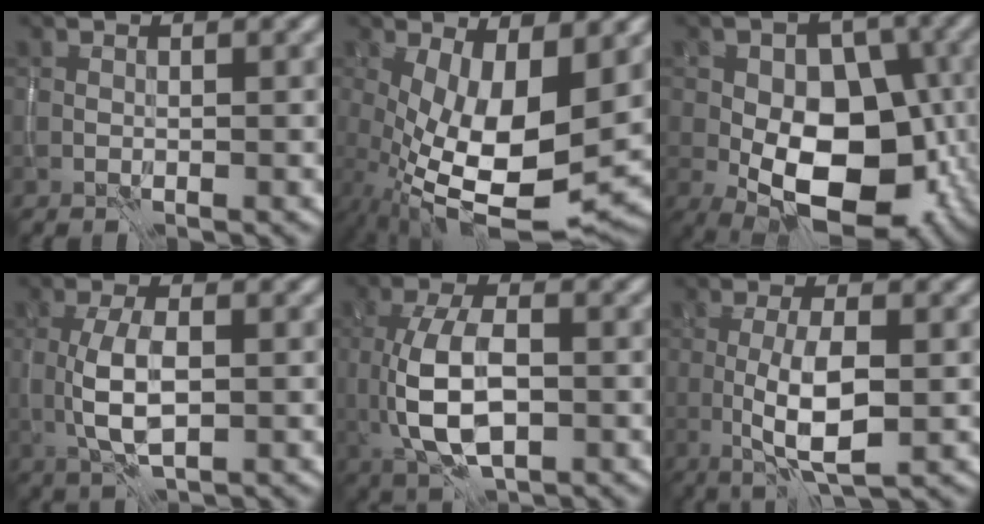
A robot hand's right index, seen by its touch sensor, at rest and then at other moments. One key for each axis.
{"total": 12.0, "fx": -0.7, "fy": 5.0, "fz": 10.9, "tx": -0.194, "ty": -0.024, "tz": -0.002}
{"total": 13.7, "fx": -3.2, "fy": 8.7, "fz": 10.1, "tx": -0.126, "ty": -0.001, "tz": -0.042}
{"total": 4.7, "fx": -0.2, "fy": 2.0, "fz": 4.2, "tx": -0.094, "ty": -0.003, "tz": -0.003}
{"total": 7.3, "fx": -0.5, "fy": 3.8, "fz": 6.2, "tx": -0.133, "ty": -0.004, "tz": -0.007}
{"total": 5.1, "fx": -0.8, "fy": 1.3, "fz": 4.9, "tx": -0.093, "ty": -0.002, "tz": -0.014}